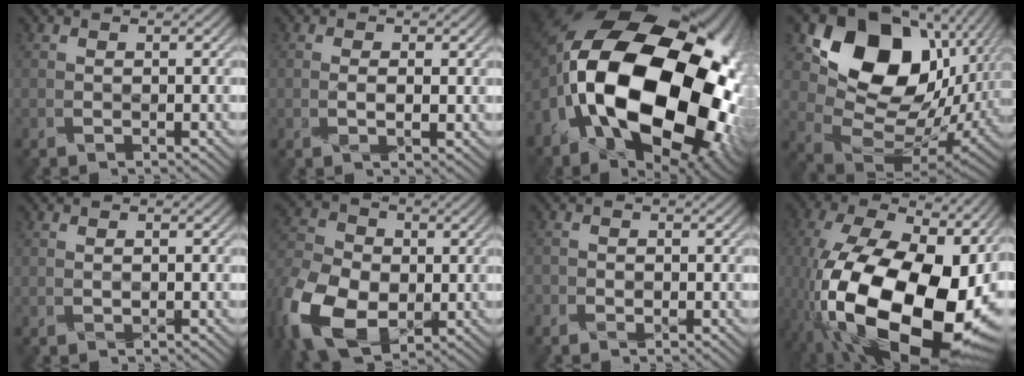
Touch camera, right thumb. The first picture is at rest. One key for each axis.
{"total": 1.6, "fx": -0.1, "fy": 0.6, "fz": 1.5, "tx": -0.028, "ty": -0.001, "tz": 0.001}
{"total": 22.8, "fx": -3.4, "fy": 14.0, "fz": 17.7, "tx": -0.386, "ty": -0.044, "tz": -0.037}
{"total": 17.4, "fx": 6.3, "fy": 12.5, "fz": 10.3, "tx": -0.191, "ty": -0.005, "tz": 0.132}
{"total": 0.0}
{"total": 14.3, "fx": -4.3, "fy": 10.2, "fz": 9.1, "tx": -0.238, "ty": -0.036, "tz": -0.071}
{"total": 1.2, "fx": -1.0, "fy": 0.6, "fz": 0.4, "tx": -0.008, "ty": -0.003, "tz": -0.019}
{"total": 21.8, "fx": -6.0, "fy": 11.3, "fz": 17.7, "tx": -0.356, "ty": -0.048, "tz": -0.076}